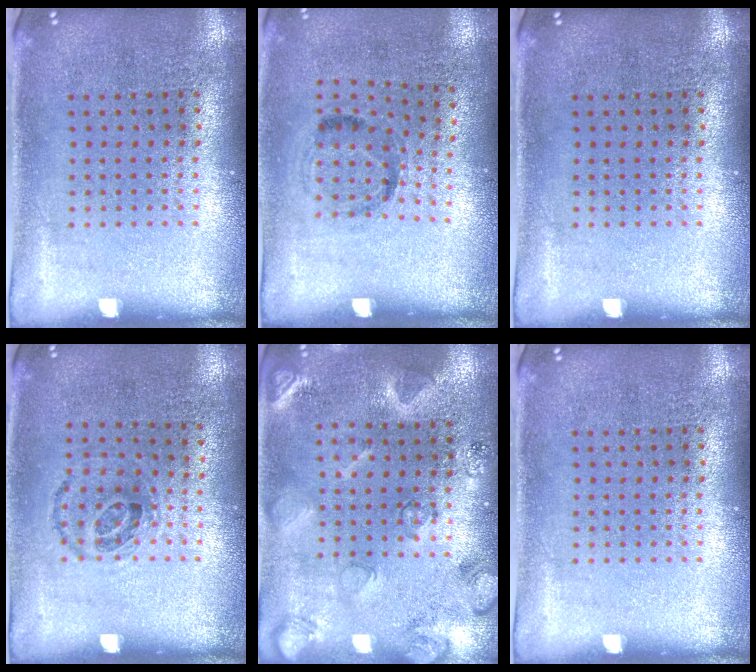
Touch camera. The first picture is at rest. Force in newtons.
{"total": 1.1, "press": 0.6, "slide": 0.9}
{"total": 0.0}
{"total": 0.9, "press": 0.7, "slide": 0.6}
{"total": 2.2, "press": 2.2, "slide": 0.4}
{"total": 0.0}